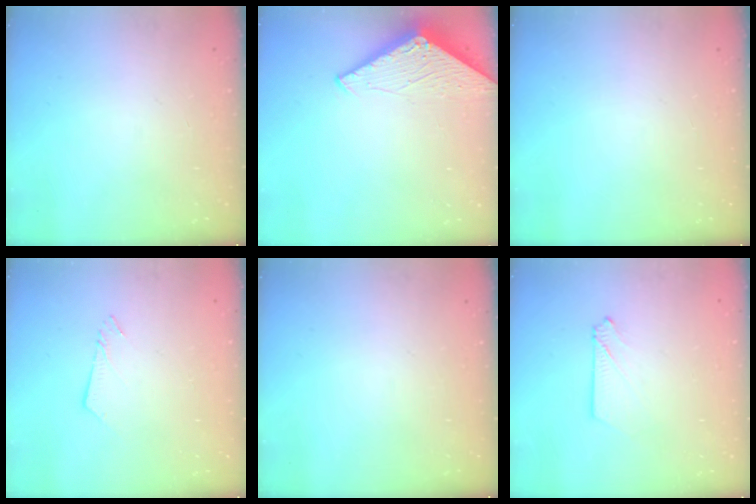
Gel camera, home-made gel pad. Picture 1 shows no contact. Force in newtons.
{"total": 2.8, "press": 2.8, "slide": 0.2}
{"total": 0.0}
{"total": 2.9, "press": 2.9, "slide": 0.2}
{"total": 0.0}
{"total": 2.9, "press": 2.9, "slide": 0.4}